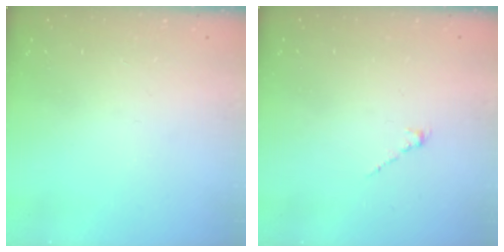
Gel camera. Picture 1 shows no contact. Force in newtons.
{"total": 0.0}